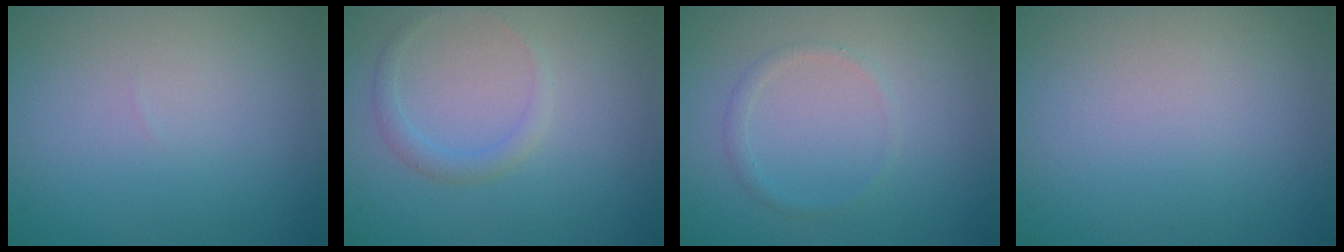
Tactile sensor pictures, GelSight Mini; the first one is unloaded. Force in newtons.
{"total": 1.3, "press": 1.3, "slide": 0.1}
{"total": 0.9, "press": 0.9, "slide": 0.1}
{"total": 0.0}